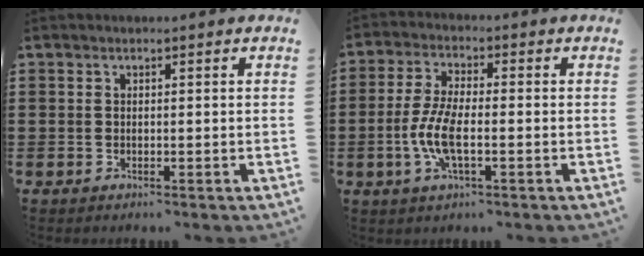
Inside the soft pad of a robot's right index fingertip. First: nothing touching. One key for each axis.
{"total": 6.9, "fx": -1.8, "fy": 2.3, "fz": 6.2, "tx": -0.141, "ty": -0.007, "tz": -0.039}